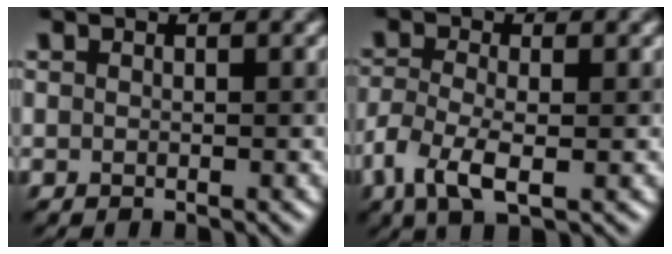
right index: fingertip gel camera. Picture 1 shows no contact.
{"total": 4.0, "force": [-1.4, 1.7, 3.3], "torque": [-0.077, 0.002, -0.031]}